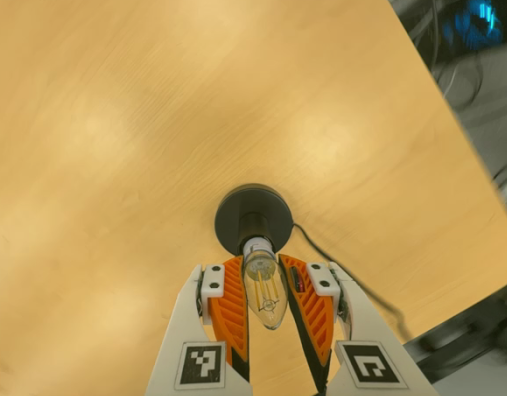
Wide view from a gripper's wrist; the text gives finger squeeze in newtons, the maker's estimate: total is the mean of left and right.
{"total": 14.1, "left": 13.4, "right": 14.8}